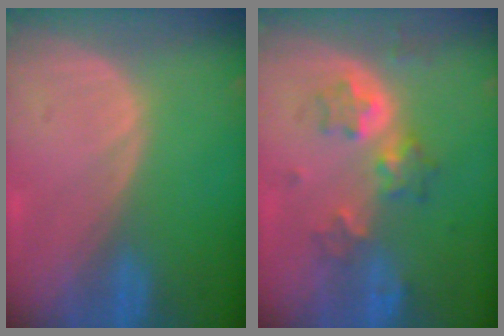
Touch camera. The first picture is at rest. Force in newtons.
{"total": 6.3, "press": 5.6, "slide": 2.7}